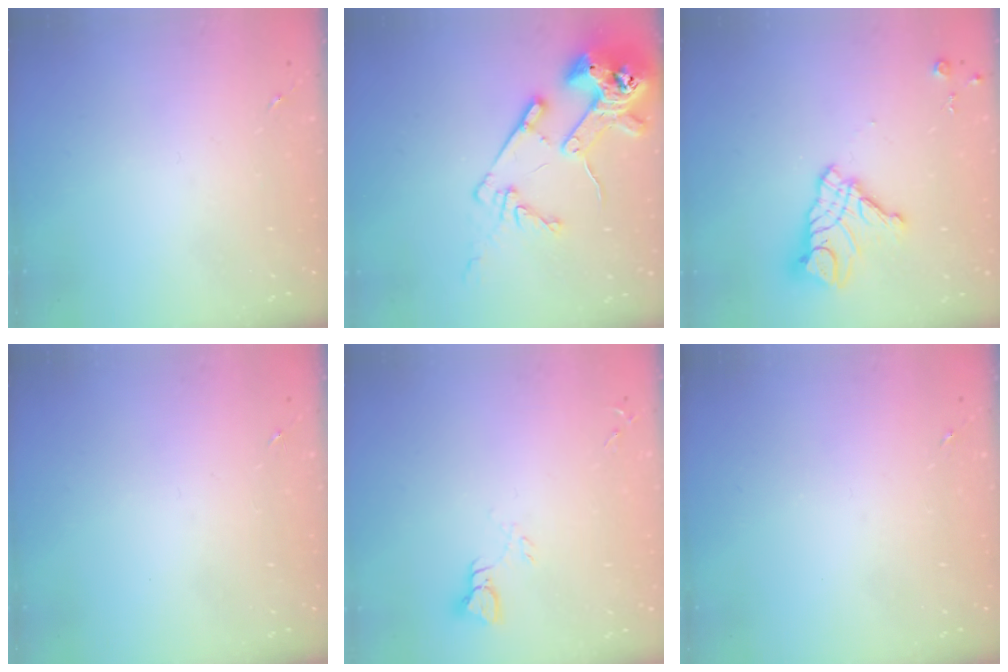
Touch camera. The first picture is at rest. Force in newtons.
{"total": 16.9, "press": 16.8, "slide": 1.8}
{"total": 15.1, "press": 15.0, "slide": 1.4}
{"total": 0.0}
{"total": 3.3, "press": 3.3, "slide": 0.3}
{"total": 0.0}